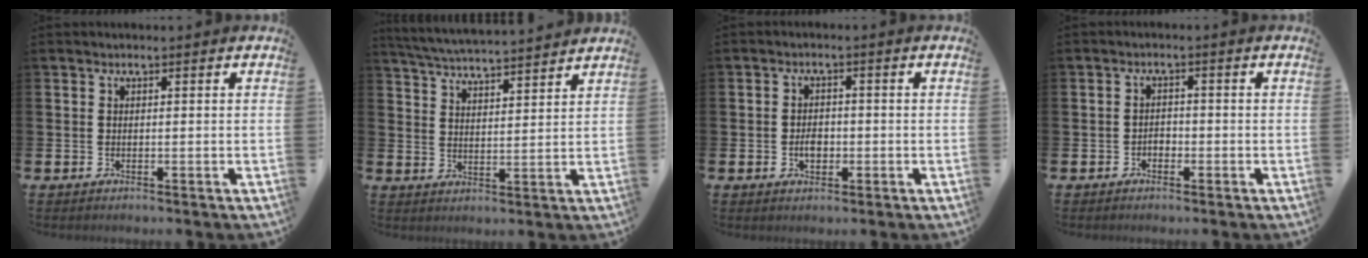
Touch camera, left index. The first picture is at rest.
{"total": 5.5, "force": [5.4, 0.0, 0.9], "torque": [-0.038, -0.037, 0.095]}
{"total": 2.6, "force": [-0.6, 1.8, 1.8], "torque": [-0.014, -0.005, -0.016]}
{"total": 1.4, "force": [-0.9, 1.0, 0.3], "torque": [-0.004, 0.000, -0.021]}